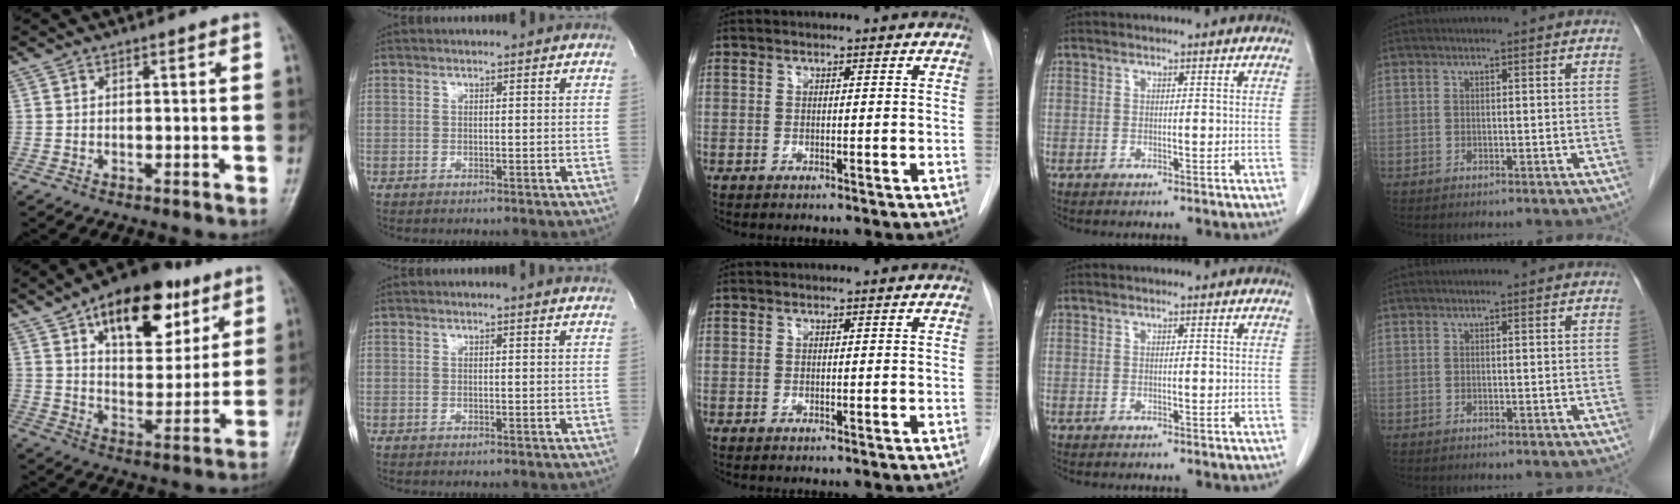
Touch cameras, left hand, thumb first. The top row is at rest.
{"thumb": {"total": 19.8, "force": [10.2, 10.5, 13.4], "torque": [-0.149, -0.032, 0.161]}, "index": {"total": 1.7, "force": [1.7, -0.2, 0.3], "torque": [-0.012, -0.012, 0.006]}}